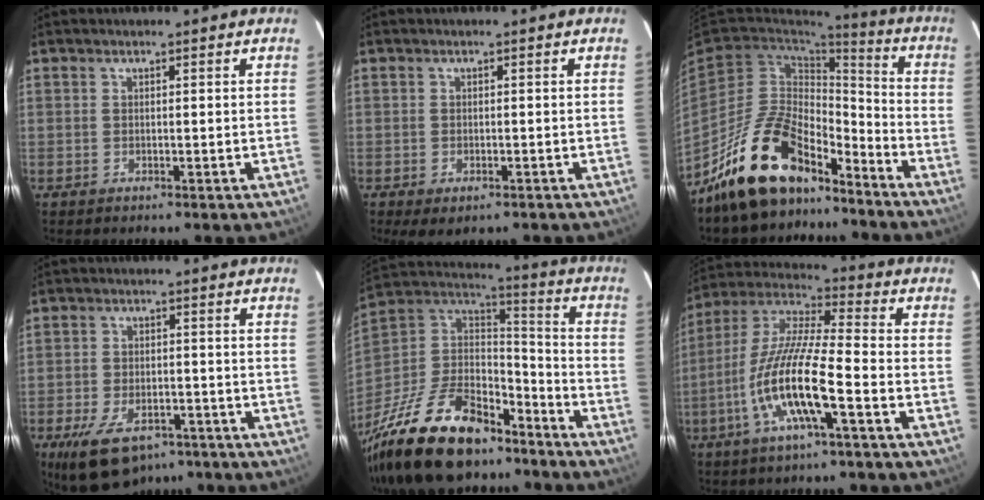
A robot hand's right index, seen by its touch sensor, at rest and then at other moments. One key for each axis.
{"total": 4.2, "fx": -2.6, "fy": 2.1, "fz": 2.6, "tx": -0.054, "ty": -0.019, "tz": -0.037}
{"total": 18.2, "fx": -13.6, "fy": 7.9, "fz": 9.0, "tx": -0.185, "ty": 0.022, "tz": -0.229}
{"total": 13.7, "fx": -9.0, "fy": 7.0, "fz": 7.5, "tx": -0.166, "ty": -0.016, "tz": -0.143}
{"total": 30.8, "fx": -21.5, "fy": 14.2, "fz": 16.8, "tx": -0.363, "ty": -0.008, "tz": -0.344}
{"total": 15.1, "fx": -5.9, "fy": 2.0, "fz": 13.7, "tx": -0.273, "ty": -0.005, "tz": -0.121}